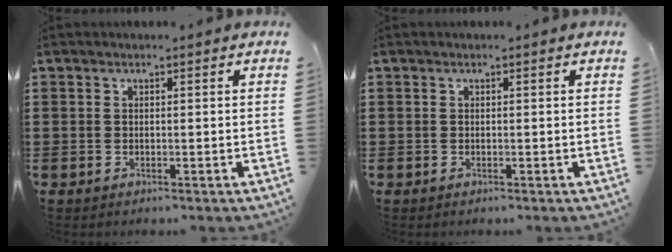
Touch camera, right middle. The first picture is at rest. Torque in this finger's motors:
{"motor_torque": [0.00, -0.01, 0.00, 0.00]}